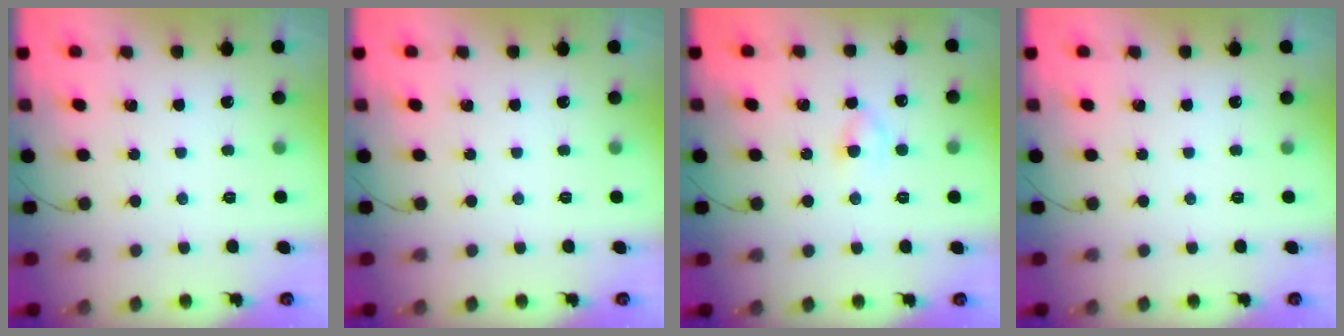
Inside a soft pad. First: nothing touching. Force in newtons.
{"total": 0.0}
{"total": 2.5, "press": 2.2, "slide": 1.2}
{"total": 0.0}